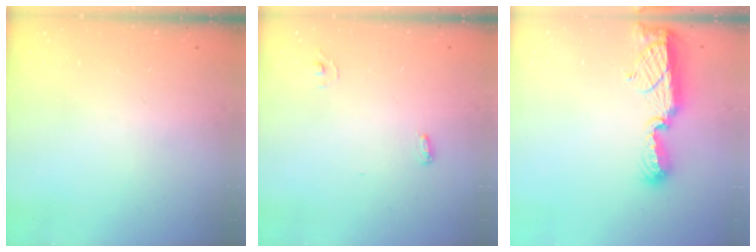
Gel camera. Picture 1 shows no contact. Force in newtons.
{"total": 4.4, "press": 3.9, "slide": 2.1}
{"total": 10.8, "press": 10.5, "slide": 2.5}